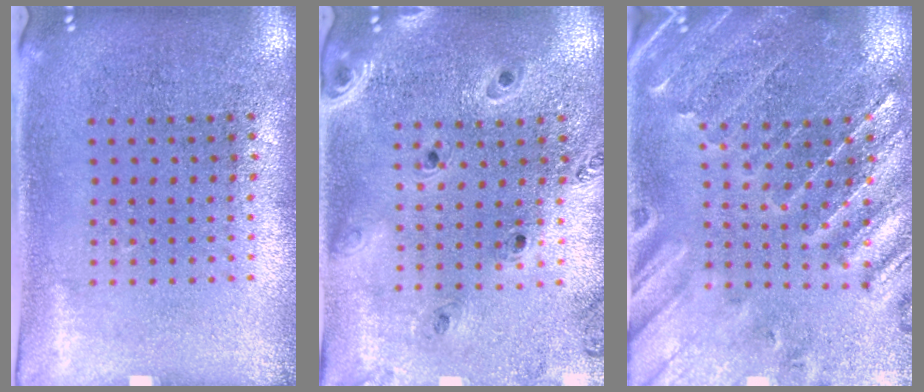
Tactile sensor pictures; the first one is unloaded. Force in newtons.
{"total": 0.9, "press": 0.9, "slide": 0.1}
{"total": 1.0, "press": 0.9, "slide": 0.3}